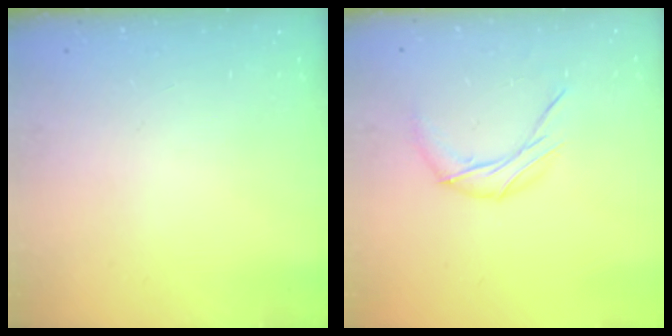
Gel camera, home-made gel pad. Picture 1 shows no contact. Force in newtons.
{"total": 7.8, "press": 7.8, "slide": 0.1}